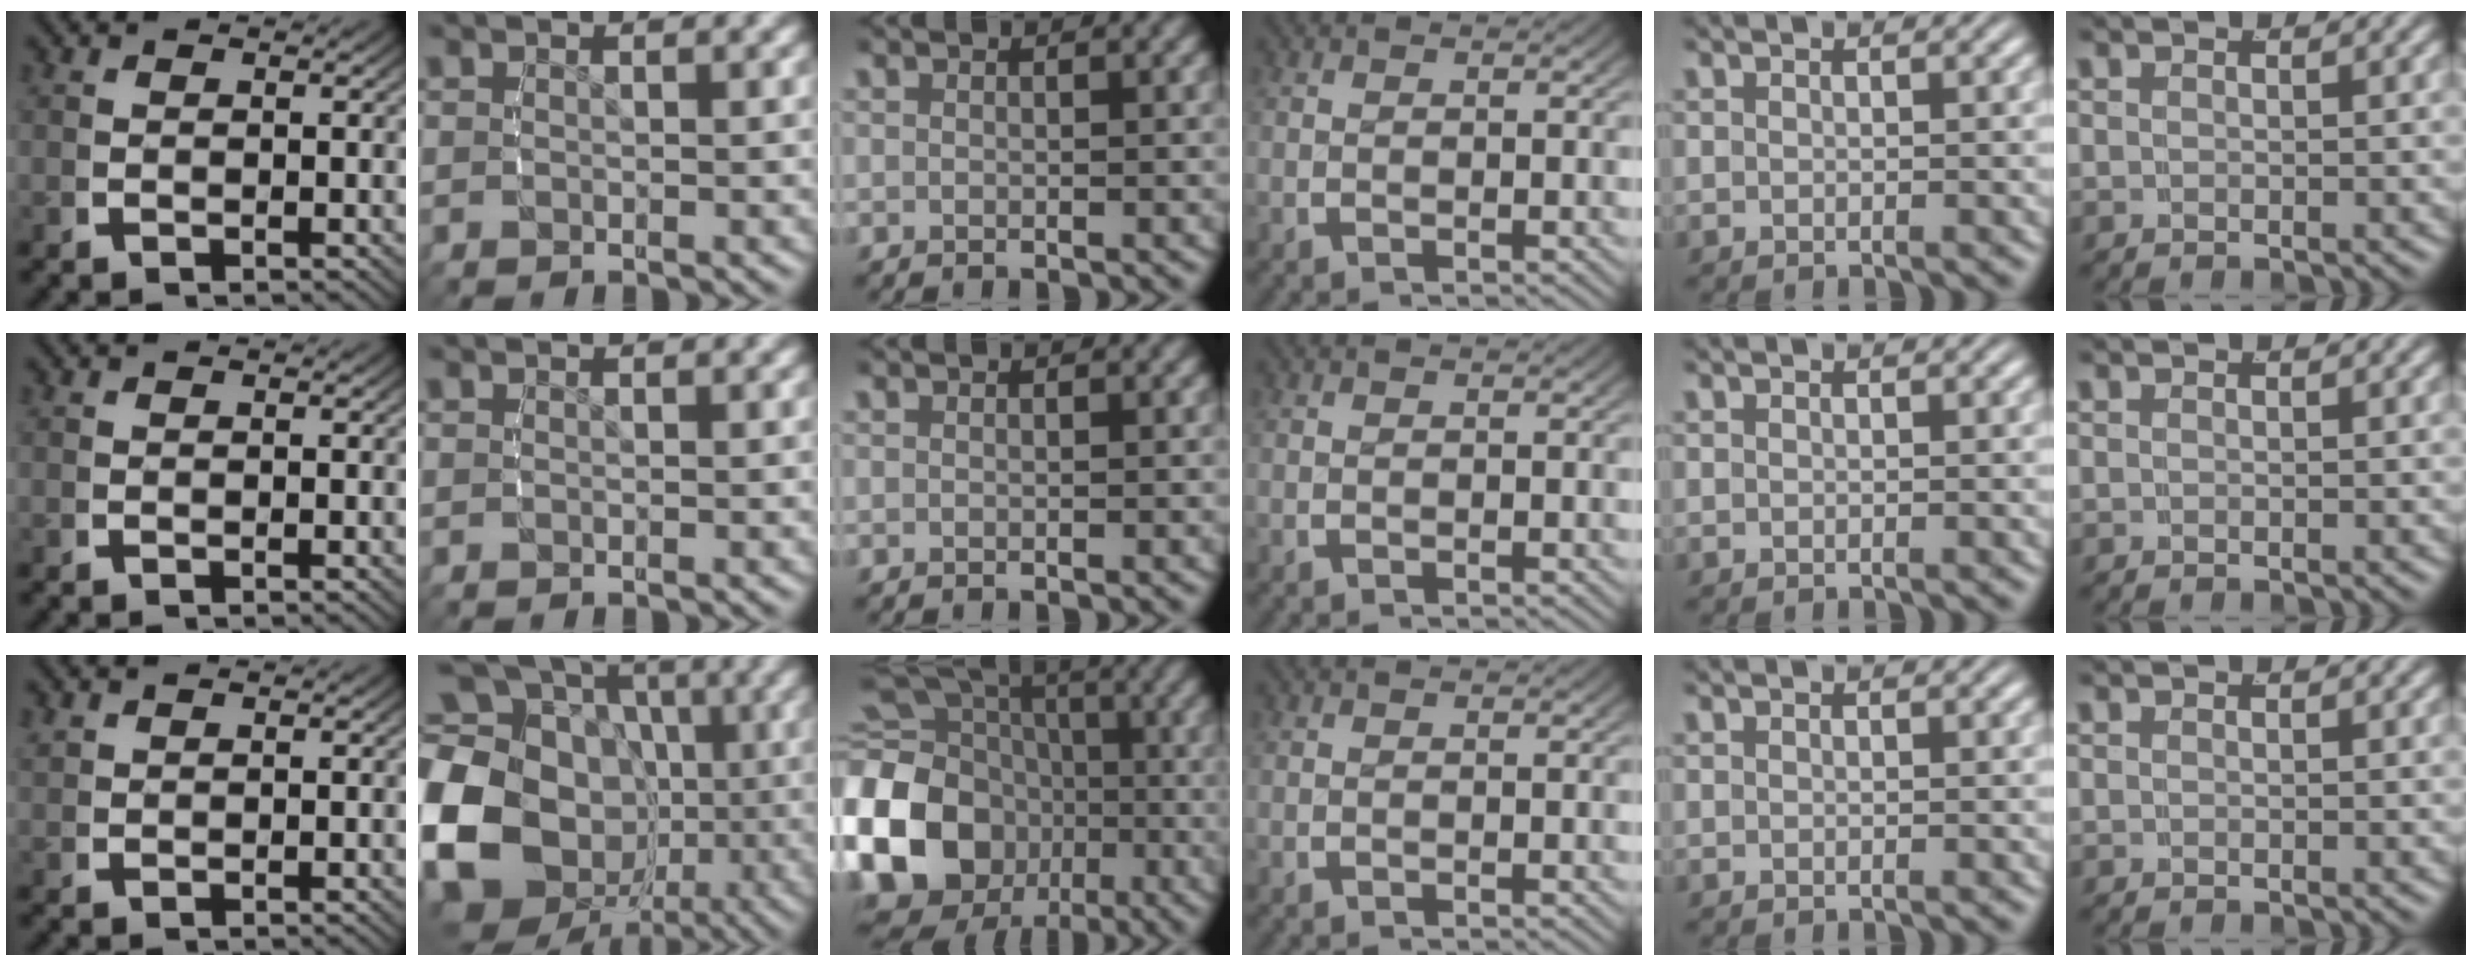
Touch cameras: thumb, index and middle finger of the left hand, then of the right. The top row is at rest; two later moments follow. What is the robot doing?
{"motion": "grasp_and_lifting", "object": "small bumper sticker"}